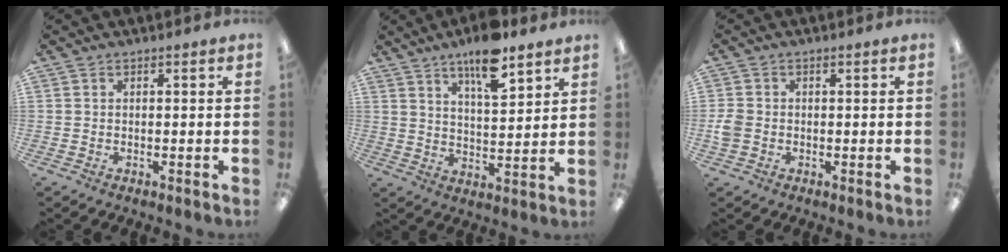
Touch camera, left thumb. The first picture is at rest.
{"total": 11.6, "force": [8.4, 3.6, 7.3], "torque": [-0.112, -0.044, 0.141]}
{"total": 3.3, "force": [-0.6, 2.7, 1.8], "torque": [-0.035, 0.004, -0.010]}